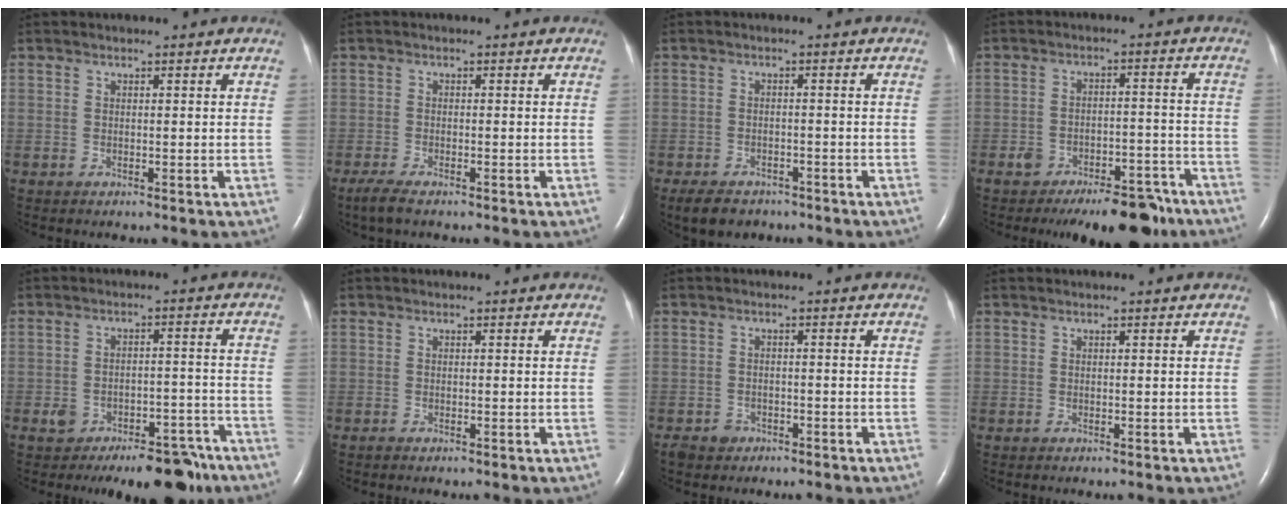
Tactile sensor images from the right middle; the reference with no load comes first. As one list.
[{"total": 3.0, "force": [-2.2, 0.5, 1.9], "torque": [-0.045, -0.010, -0.040]}, {"total": 6.1, "force": [-4.7, 3.2, 2.2], "torque": [-0.032, -0.001, -0.067]}, {"total": 10.9, "force": [-8.5, 4.0, 5.5], "torque": [-0.061, 0.016, -0.125]}, {"total": 10.2, "force": [-7.7, 4.4, 5.1], "torque": [-0.050, 0.023, -0.110]}, {"total": 0.0}, {"total": 2.5, "force": [-1.8, 1.6, 0.5], "torque": [-0.015, 0.004, -0.026]}, {"total": 0.0}]